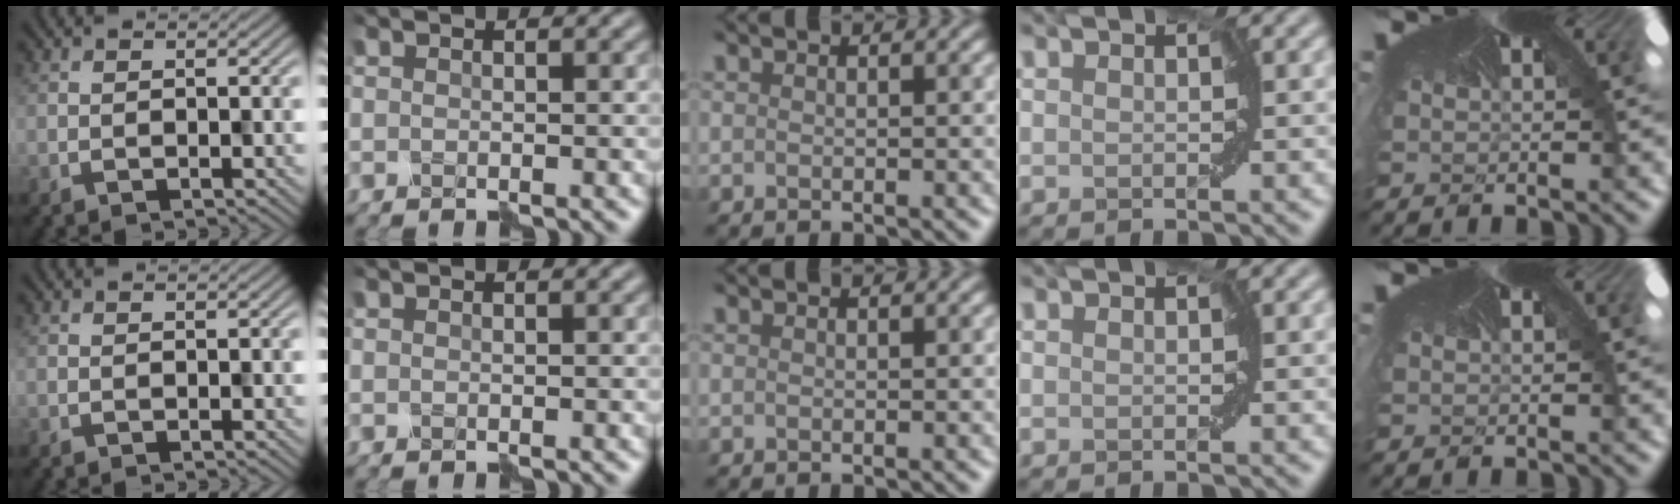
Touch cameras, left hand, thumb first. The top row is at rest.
{}